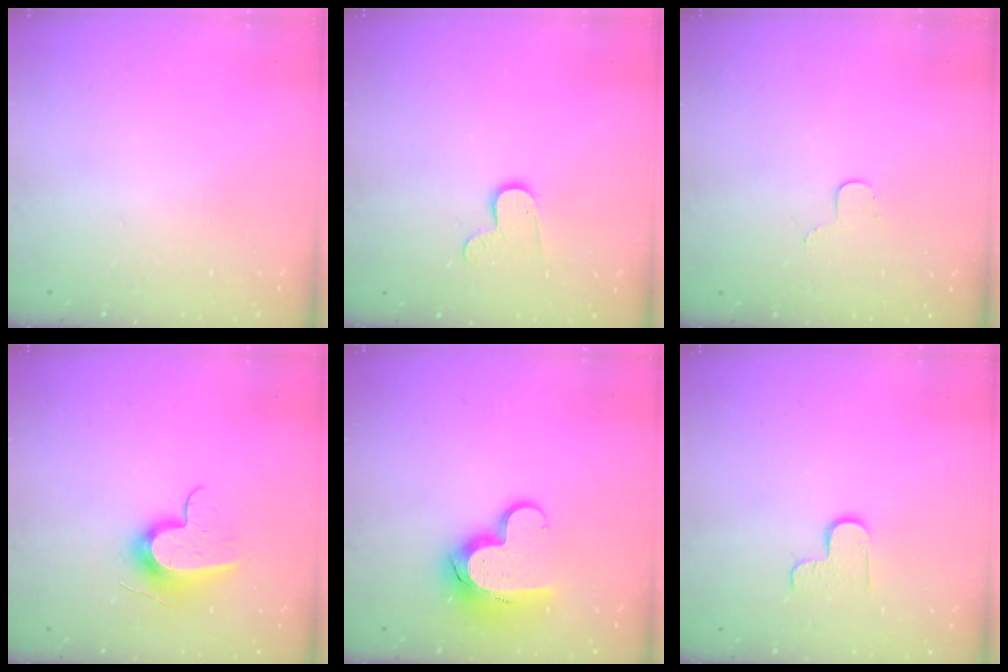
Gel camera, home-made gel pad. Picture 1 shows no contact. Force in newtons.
{"total": 7.4, "press": 7.4, "slide": 0.3}
{"total": 3.4, "press": 3.4, "slide": 0.4}
{"total": 12.4, "press": 12.4, "slide": 0.4}
{"total": 13.6, "press": 13.5, "slide": 1.3}
{"total": 5.5, "press": 5.5, "slide": 0.5}